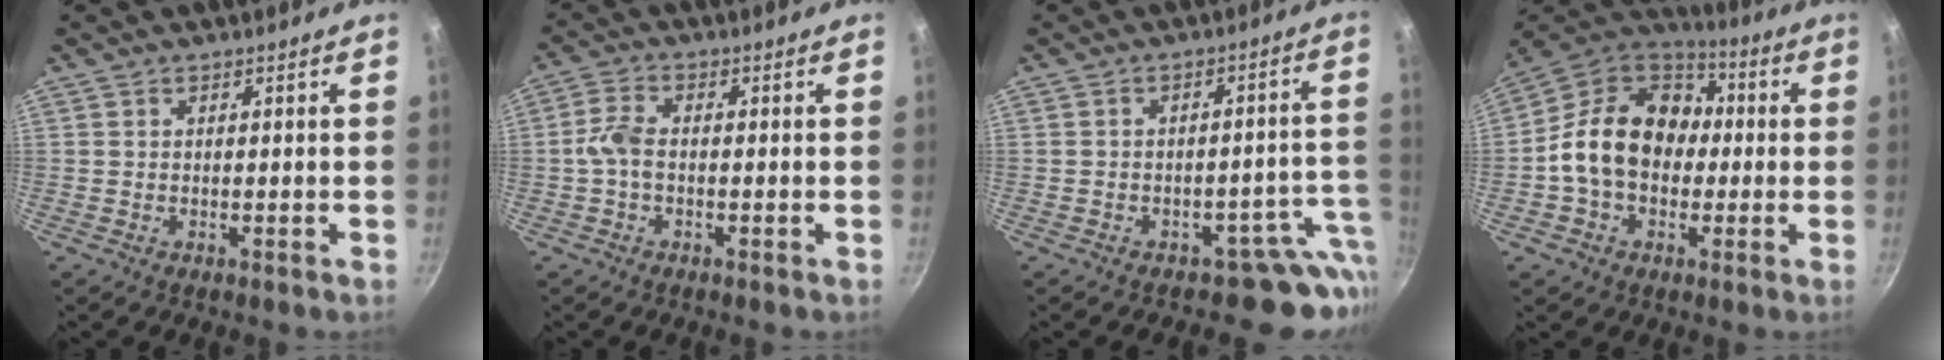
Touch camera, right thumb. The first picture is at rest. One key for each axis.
{"total": 4.2, "fx": -0.8, "fy": 2.2, "fz": 3.5, "tx": -0.080, "ty": 0.017, "tz": -0.026}
{"total": 8.8, "fx": -4.7, "fy": 6.4, "fz": 3.8, "tx": 0.039, "ty": 0.055, "tz": -0.054}
{"total": 18.4, "fx": -0.4, "fy": 14.0, "fz": 11.9, "tx": -0.168, "ty": 0.045, "tz": -0.024}